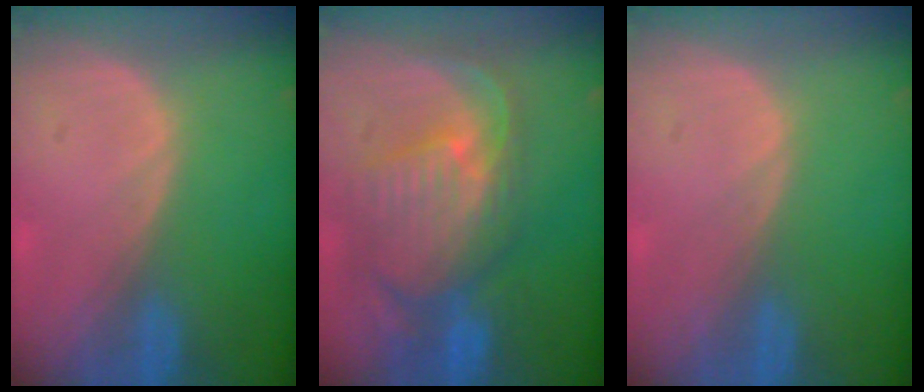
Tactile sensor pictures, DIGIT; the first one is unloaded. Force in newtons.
{"total": 11.1, "press": 9.7, "slide": 5.5}
{"total": 0.0}